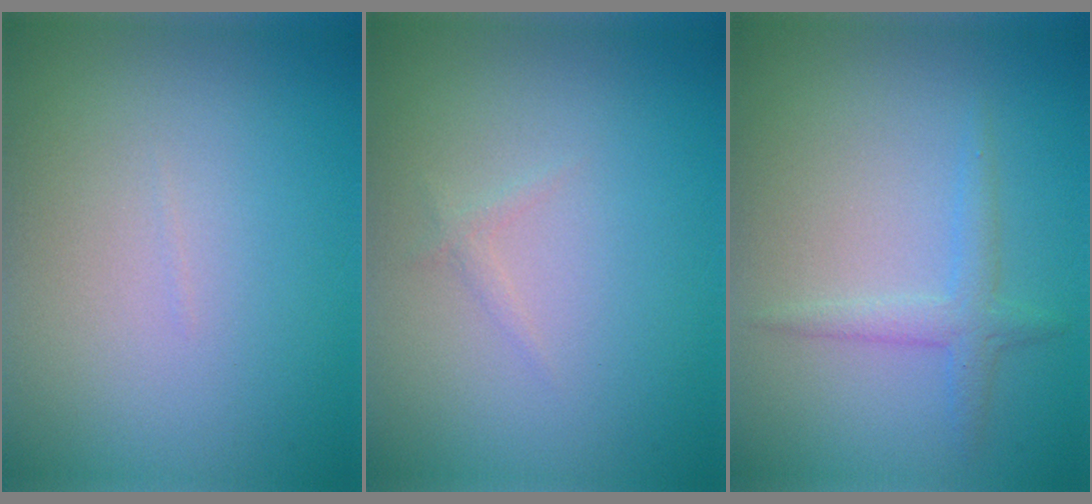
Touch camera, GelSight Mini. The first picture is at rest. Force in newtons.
{"total": 0.6, "press": 0.6, "slide": 0.1}
{"total": 1.8, "press": 1.7, "slide": 0.1}